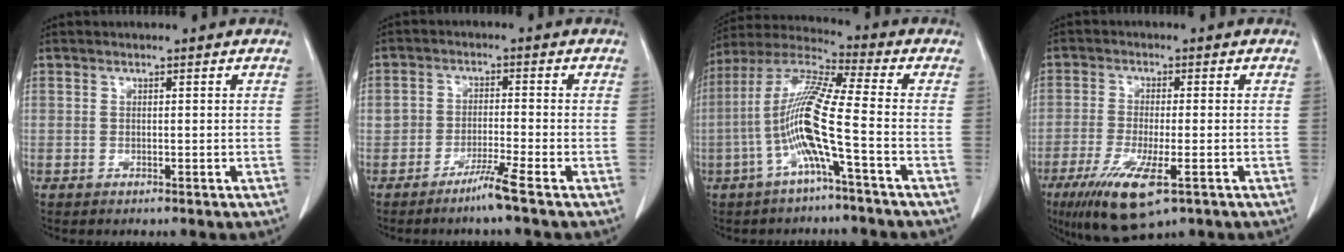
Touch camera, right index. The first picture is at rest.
{"total": 3.9, "force": [-2.9, -0.4, 2.7], "torque": [-0.049, -0.005, -0.060]}
{"total": 12.0, "force": [-3.4, -0.7, 11.5], "torque": [-0.239, 0.008, -0.077]}
{"total": 10.5, "force": [-5.4, 2.2, 8.7], "torque": [-0.165, -0.030, -0.087]}